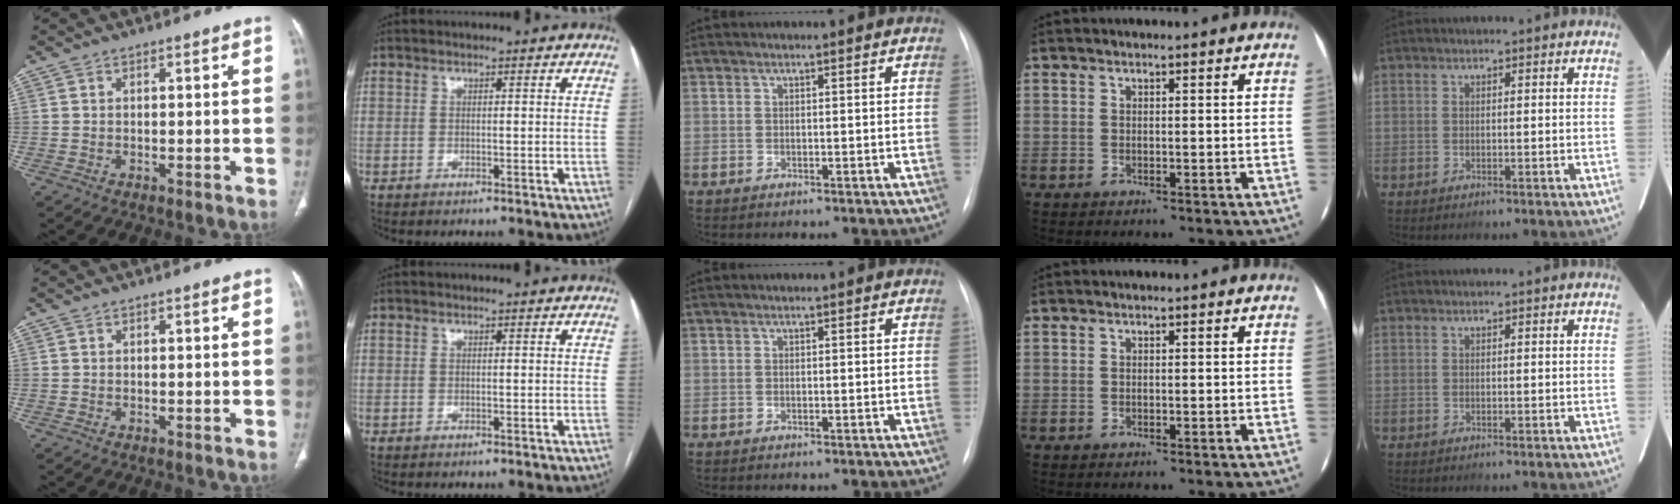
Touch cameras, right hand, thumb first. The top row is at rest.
{}